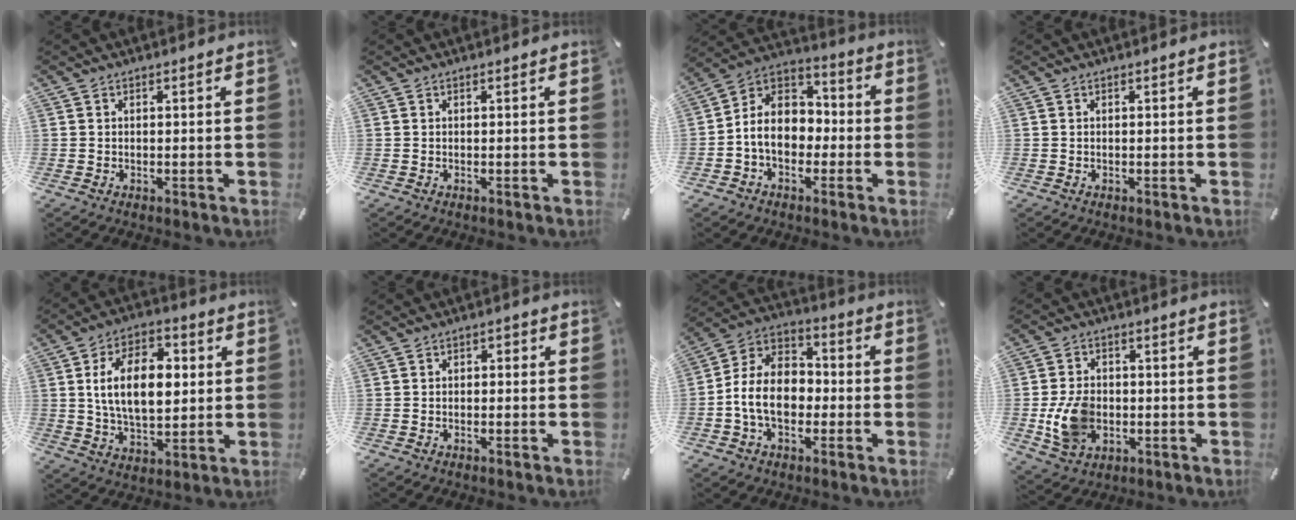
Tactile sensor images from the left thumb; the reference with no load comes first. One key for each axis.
{"total": 0.0}
{"total": 10.1, "fx": -2.9, "fy": 8.2, "fz": 5.0, "tx": -0.118, "ty": 0.012, "tz": -0.058}
{"total": 0.0}
{"total": 14.9, "fx": 1.9, "fy": 9.3, "fz": 11.6, "tx": -0.212, "ty": 0.005, "tz": 0.030}
{"total": 1.6, "fx": -1.2, "fy": 0.9, "fz": 0.6, "tx": -0.011, "ty": 0.008, "tz": -0.025}
{"total": 11.6, "fx": -3.7, "fy": 8.5, "fz": 7.0, "tx": -0.166, "ty": 0.020, "tz": -0.073}
{"total": 10.6, "fx": -1.8, "fy": 8.1, "fz": 6.6, "tx": -0.139, "ty": 0.004, "tz": -0.032}